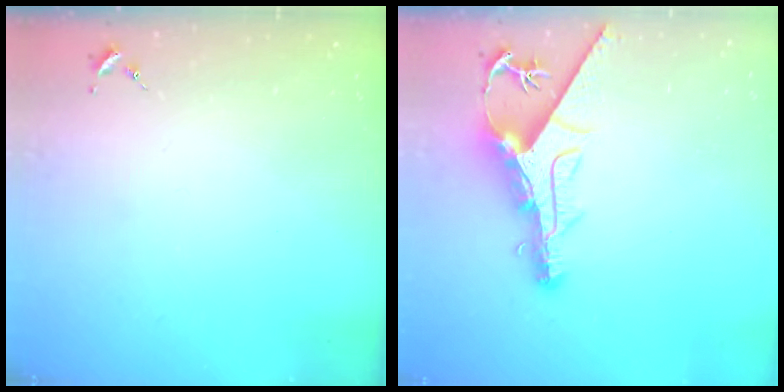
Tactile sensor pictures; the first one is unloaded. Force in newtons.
{"total": 12.6, "press": 12.5, "slide": 1.4}